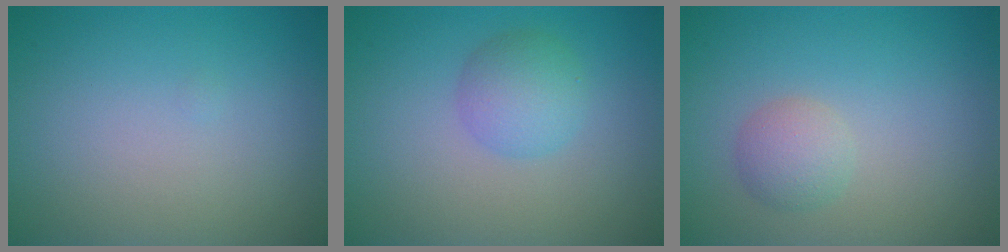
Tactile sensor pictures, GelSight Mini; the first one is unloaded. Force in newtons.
{"total": 2.8, "press": 2.8, "slide": 0.1}
{"total": 2.0, "press": 2.0, "slide": 0.0}